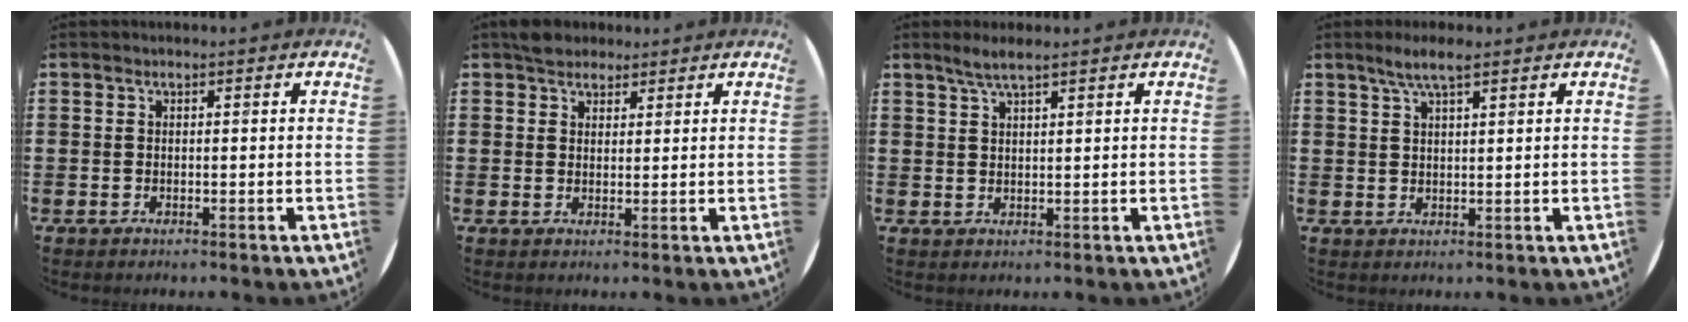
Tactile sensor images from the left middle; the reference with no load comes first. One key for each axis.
{"total": 2.7, "fx": 2.3, "fy": 1.3, "fz": 0.2, "tx": -0.001, "ty": 0.006, "tz": 0.045}
{"total": 2.6, "fx": 2.0, "fy": 0.2, "fz": 1.6, "tx": -0.034, "ty": 0.003, "tz": 0.035}
{"total": 3.6, "fx": 2.6, "fy": 0.6, "fz": 2.5, "tx": -0.052, "ty": 0.006, "tz": 0.045}